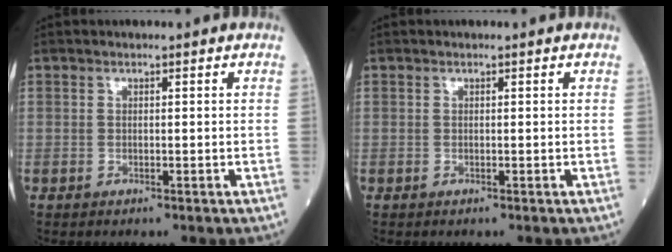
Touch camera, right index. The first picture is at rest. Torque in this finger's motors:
{"motor_torque": [0.00, 0.00, 0.00, 0.00]}